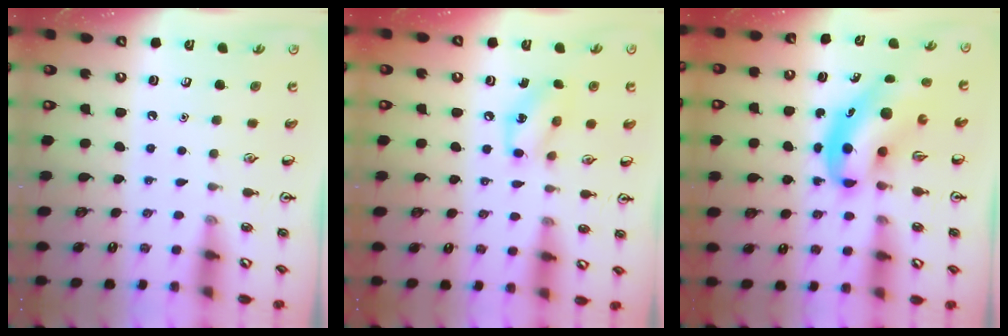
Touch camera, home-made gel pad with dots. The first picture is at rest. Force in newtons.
{"total": 9.9, "press": 9.8, "slide": 1.3}
{"total": 8.4, "press": 8.1, "slide": 2.5}